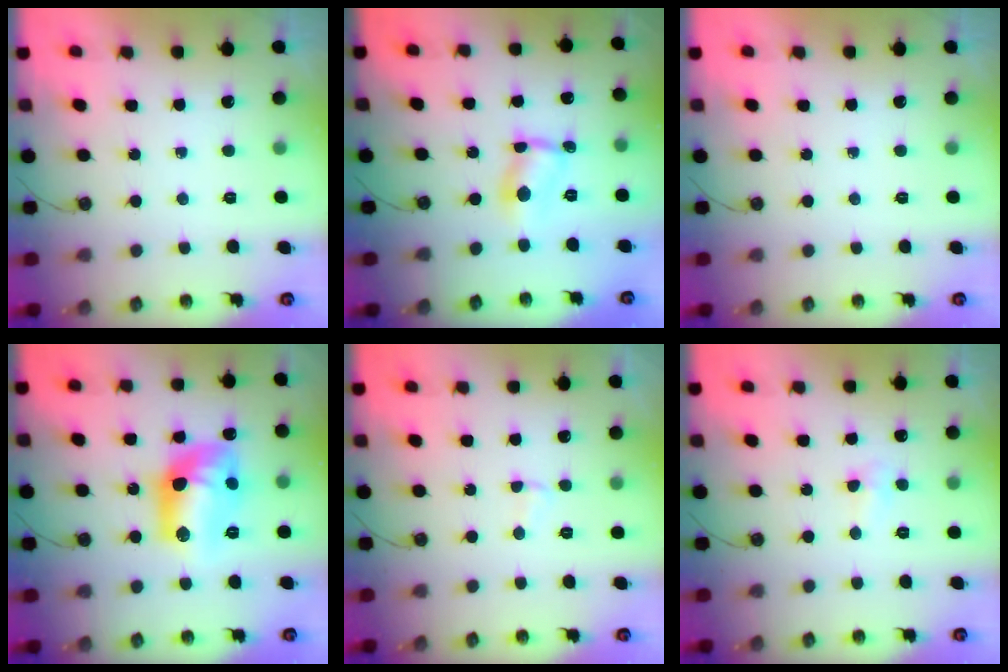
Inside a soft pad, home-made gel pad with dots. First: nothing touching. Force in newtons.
{"total": 3.8, "press": 3.8, "slide": 0.1}
{"total": 0.0}
{"total": 13.5, "press": 13.5, "slide": 1.0}
{"total": 2.6, "press": 2.5, "slide": 0.5}
{"total": 4.0, "press": 3.6, "slide": 1.7}